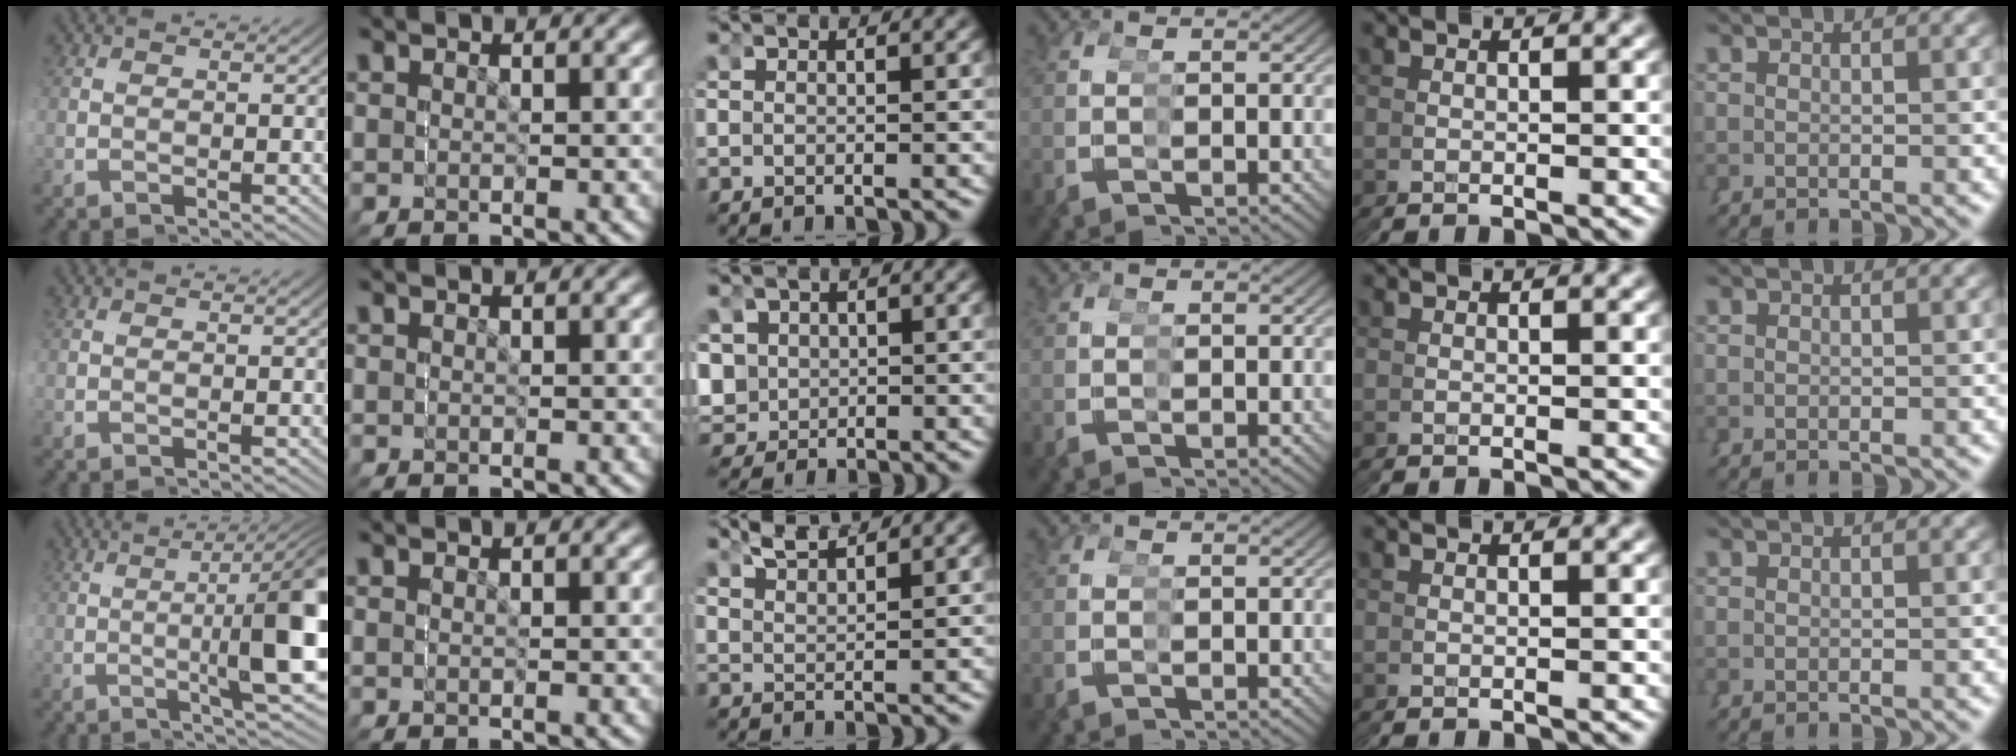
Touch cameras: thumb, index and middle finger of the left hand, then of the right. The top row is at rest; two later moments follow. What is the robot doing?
{"motion": "grasp_and_lifting", "object": "screwdriver"}